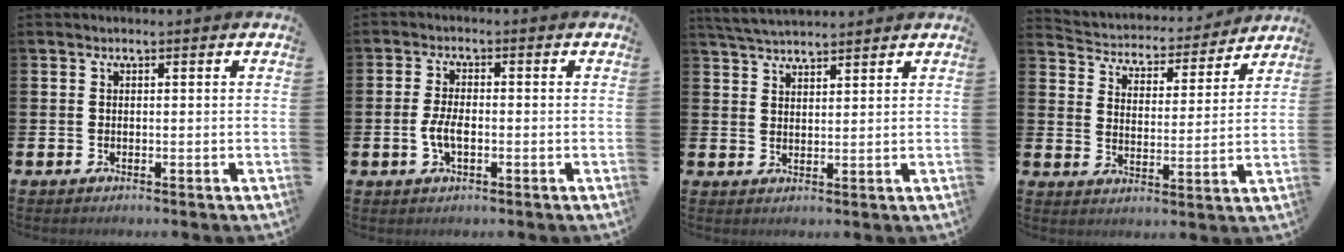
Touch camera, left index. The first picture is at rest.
{"total": 3.4, "force": [-0.8, 1.5, 2.9], "torque": [-0.049, 0.003, -0.015]}
{"total": 4.0, "force": [3.9, 0.4, 0.8], "torque": [-0.020, -0.016, 0.071]}
{"total": 4.4, "force": [4.2, 1.5, 0.1], "torque": [-0.025, -0.044, 0.063]}